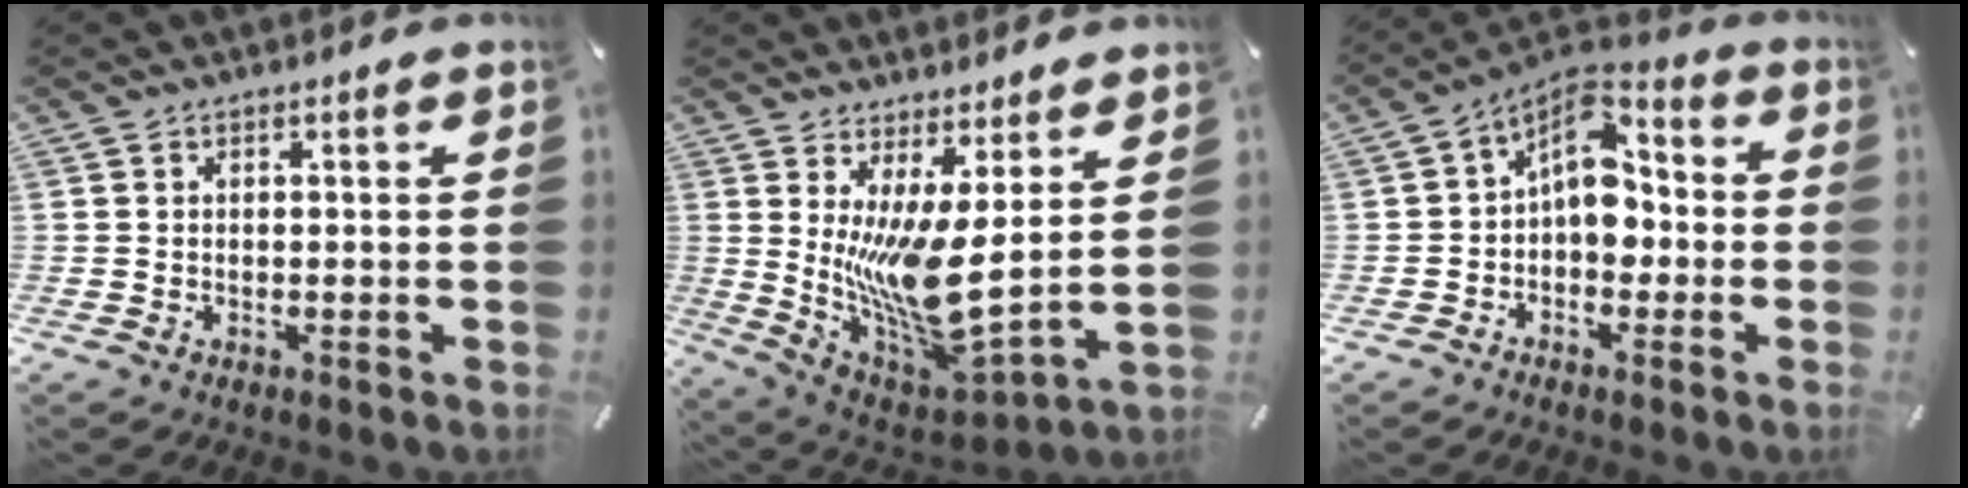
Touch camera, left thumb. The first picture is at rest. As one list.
[{"total": 13.6, "force": [2.7, 3.6, 12.8], "torque": [-0.266, -0.071, 0.051]}, {"total": 9.8, "force": [0.4, 7.2, 6.7], "torque": [-0.098, -0.007, 0.005]}]